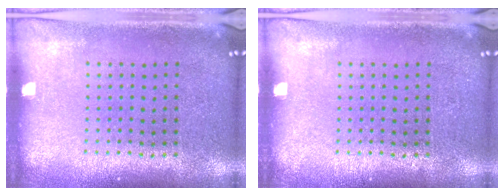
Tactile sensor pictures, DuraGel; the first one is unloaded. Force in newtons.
{"total": 0.0}